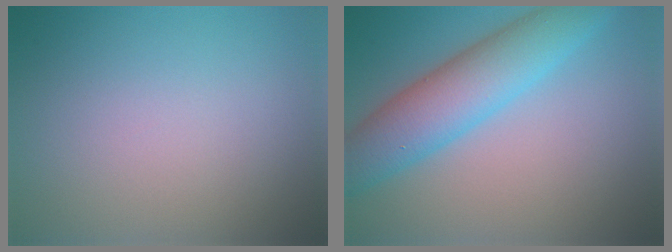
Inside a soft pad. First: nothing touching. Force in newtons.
{"total": 7.0, "press": 7.0, "slide": 0.1}